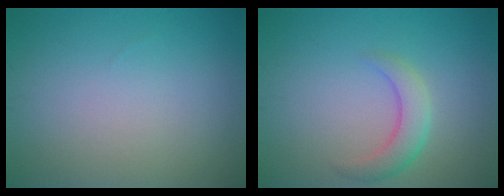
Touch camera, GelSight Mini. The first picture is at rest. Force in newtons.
{"total": 2.9, "press": 2.9, "slide": 0.1}